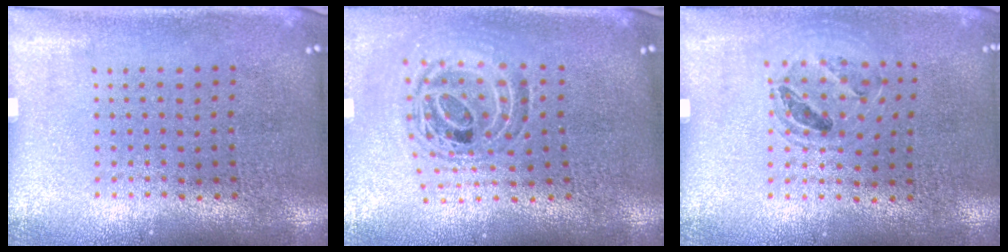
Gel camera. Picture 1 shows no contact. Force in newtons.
{"total": 1.1, "press": 1.0, "slide": 0.4}
{"total": 1.0, "press": 0.9, "slide": 0.2}